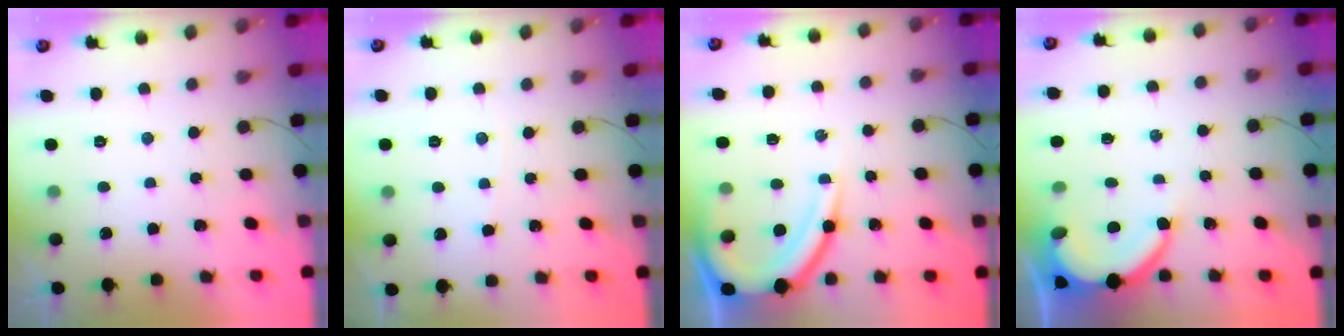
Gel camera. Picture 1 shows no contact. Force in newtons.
{"total": 1.0, "press": 0.9, "slide": 0.2}
{"total": 13.1, "press": 13.1, "slide": 1.2}
{"total": 8.8, "press": 8.7, "slide": 0.8}